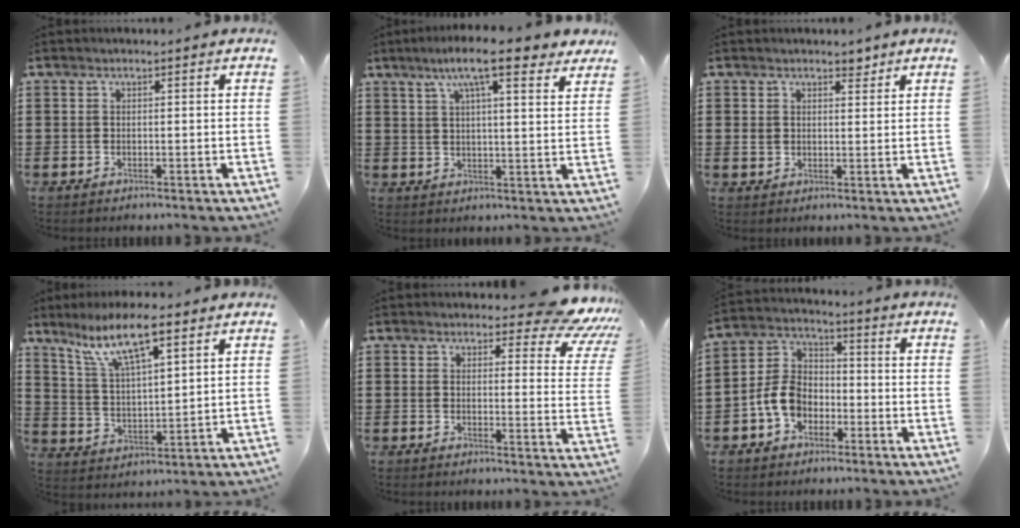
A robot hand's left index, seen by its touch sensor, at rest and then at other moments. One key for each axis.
{"total": 9.6, "fx": 7.0, "fy": 1.6, "fz": 6.4, "tx": -0.119, "ty": -0.012, "tz": 0.118}
{"total": 3.1, "fx": 1.7, "fy": 2.3, "fz": 1.1, "tx": -0.016, "ty": 0.004, "tz": 0.025}
{"total": 10.1, "fx": 6.7, "fy": 2.7, "fz": 7.1, "tx": -0.145, "ty": -0.011, "tz": 0.117}
{"total": 6.0, "fx": 5.2, "fy": 1.4, "fz": 2.8, "tx": -0.042, "ty": -0.031, "tz": 0.088}
{"total": 7.2, "fx": -2.9, "fy": 5.2, "fz": 4.1, "tx": -0.108, "ty": 0.011, "tz": -0.063}